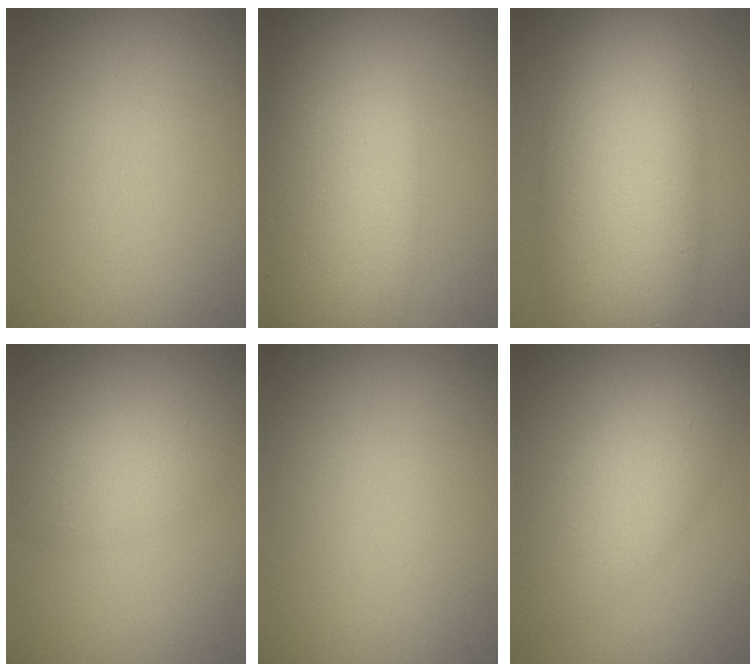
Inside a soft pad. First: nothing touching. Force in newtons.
{"total": 10.6, "press": 10.5, "slide": 0.9}
{"total": 11.6, "press": 11.5, "slide": 0.5}
{"total": 2.7, "press": 2.7, "slide": 0.2}
{"total": 0.0}
{"total": 5.2, "press": 5.2, "slide": 0.1}